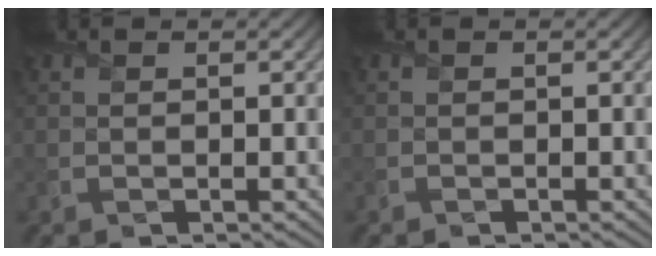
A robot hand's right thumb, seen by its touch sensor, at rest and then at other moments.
{"total": 0.5, "force": [-0.5, 0.0, -0.1], "torque": [0.003, -0.004, -0.008]}